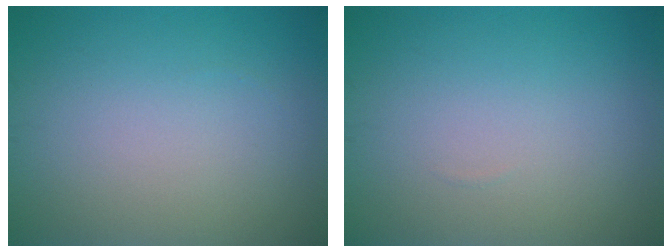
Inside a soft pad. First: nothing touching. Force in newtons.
{"total": 0.0}